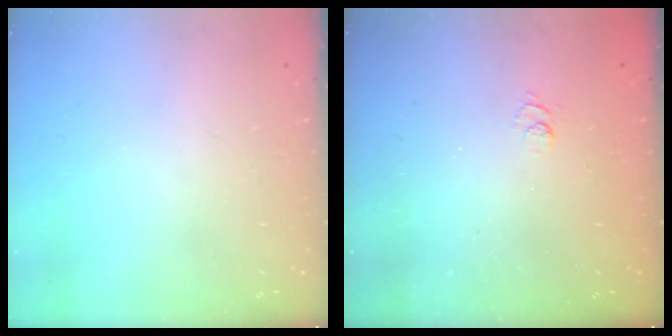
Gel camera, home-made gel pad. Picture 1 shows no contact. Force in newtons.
{"total": 2.4, "press": 1.9, "slide": 1.4}